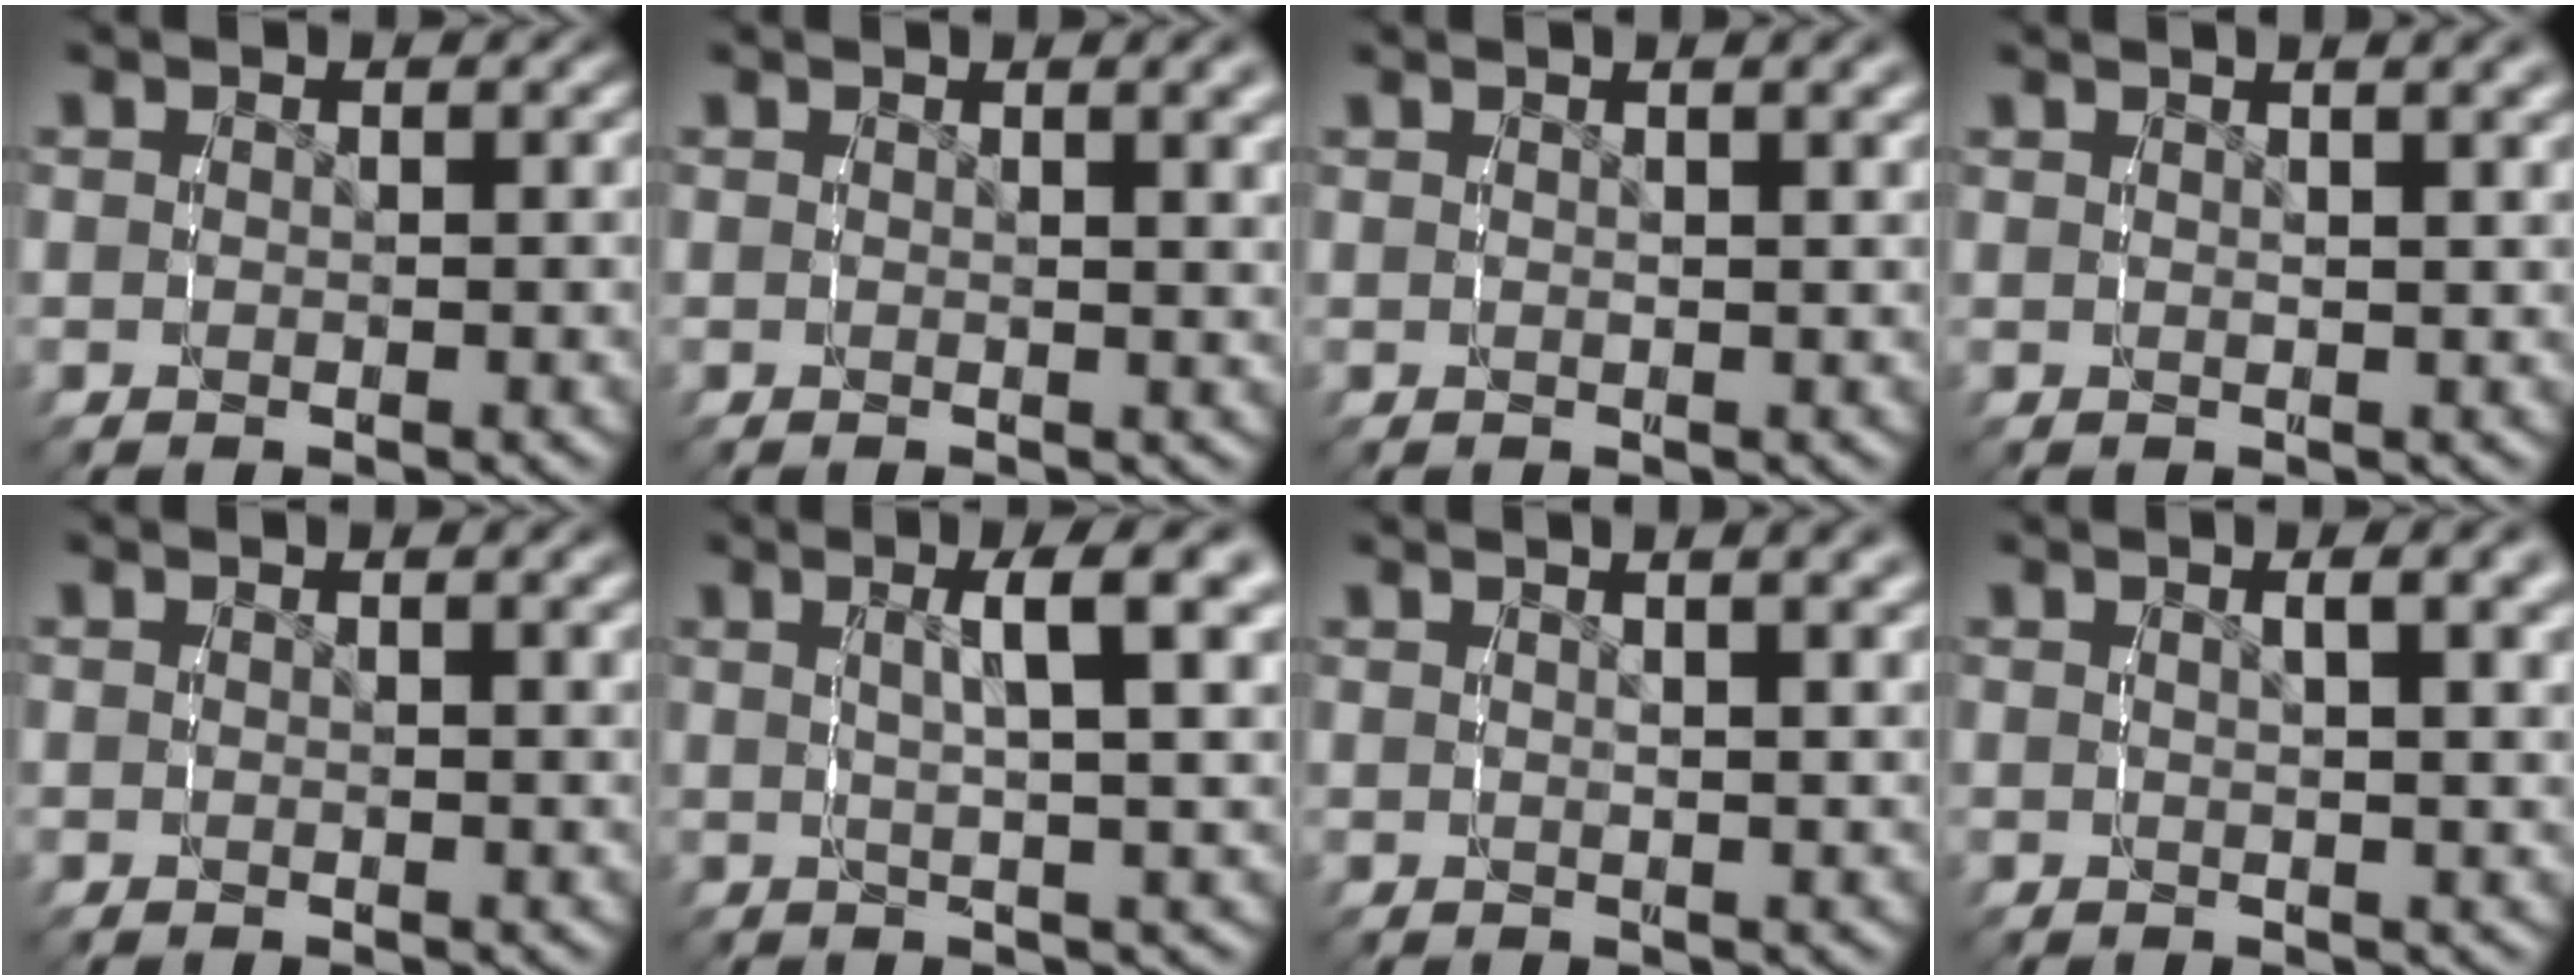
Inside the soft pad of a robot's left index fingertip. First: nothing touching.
{"total": 2.1, "force": [1.1, -0.2, 1.8], "torque": [-0.021, 0.000, 0.017]}
{"total": 2.0, "force": [1.2, -0.1, 1.6], "torque": [-0.015, 0.006, 0.021]}
{"total": 3.5, "force": [2.2, 0.4, 2.7], "torque": [-0.023, 0.014, 0.033]}
{"total": 1.0, "force": [0.5, -0.3, 0.7], "torque": [-0.011, -0.002, 0.009]}
{"total": 5.9, "force": [2.4, 0.7, 5.4], "torque": [-0.067, 0.018, 0.035]}
{"total": 4.4, "force": [2.7, 0.9, 3.4], "torque": [-0.032, 0.016, 0.039]}
{"total": 3.1, "force": [1.4, 0.0, 2.7], "torque": [-0.032, 0.004, 0.025]}